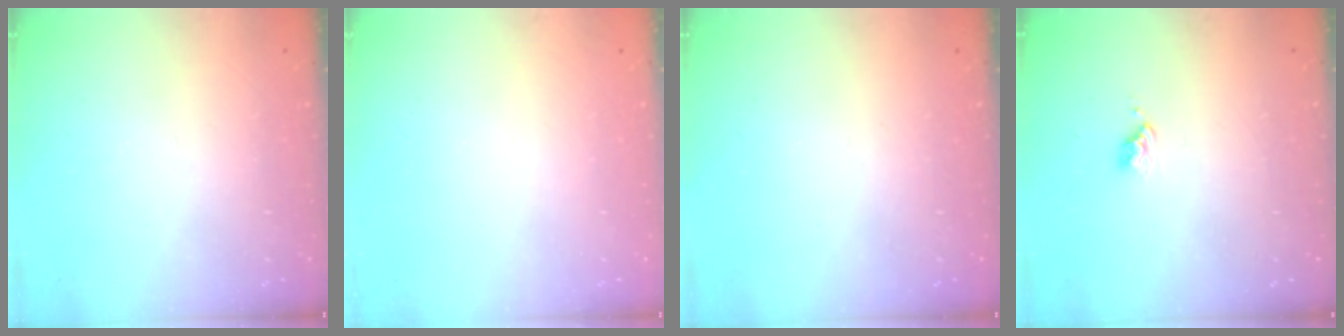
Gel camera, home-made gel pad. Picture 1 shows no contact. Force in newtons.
{"total": 0.0}
{"total": 0.0}
{"total": 2.7, "press": 2.6, "slide": 0.4}